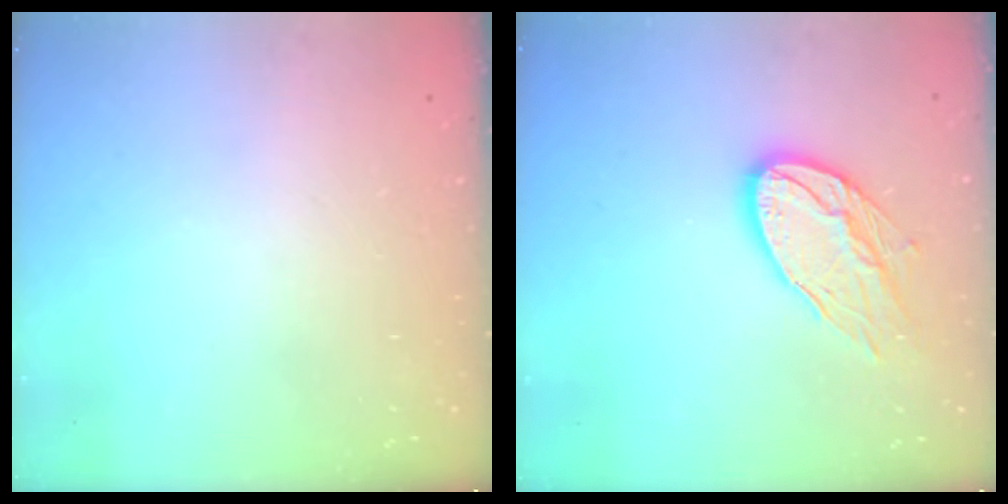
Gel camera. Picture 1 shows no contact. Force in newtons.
{"total": 13.5, "press": 13.5, "slide": 1.0}